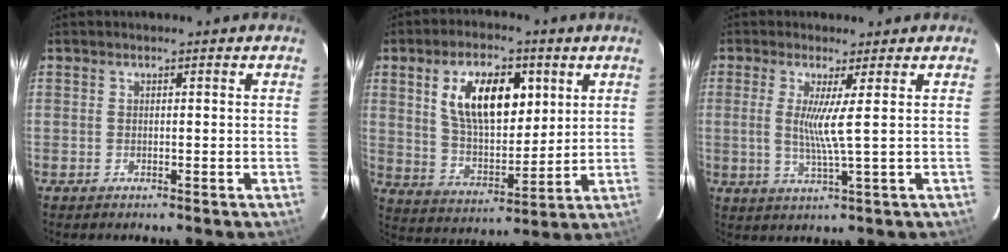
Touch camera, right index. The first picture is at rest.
{"total": 14.8, "force": [5.4, 7.5, 11.6], "torque": [-0.203, 0.013, 0.103]}
{"total": 5.0, "force": [0.9, -1.0, 4.9], "torque": [-0.090, -0.011, 0.013]}